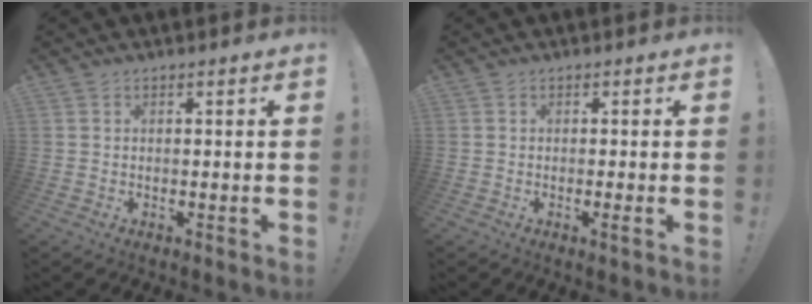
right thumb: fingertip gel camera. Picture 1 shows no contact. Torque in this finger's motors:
{"motor_torque": [-0.09, 0.08, 0.15, -0.13, 0.00]}